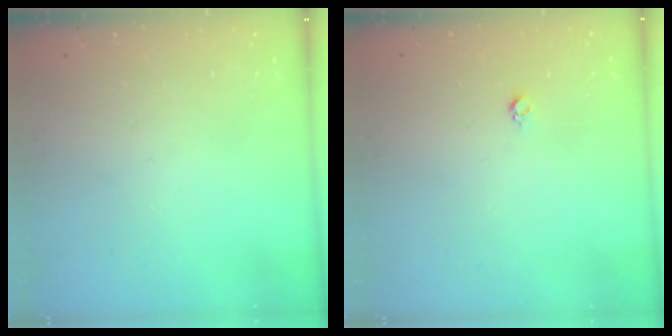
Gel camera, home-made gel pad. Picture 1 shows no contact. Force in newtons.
{"total": 3.0, "press": 2.9, "slide": 0.4}